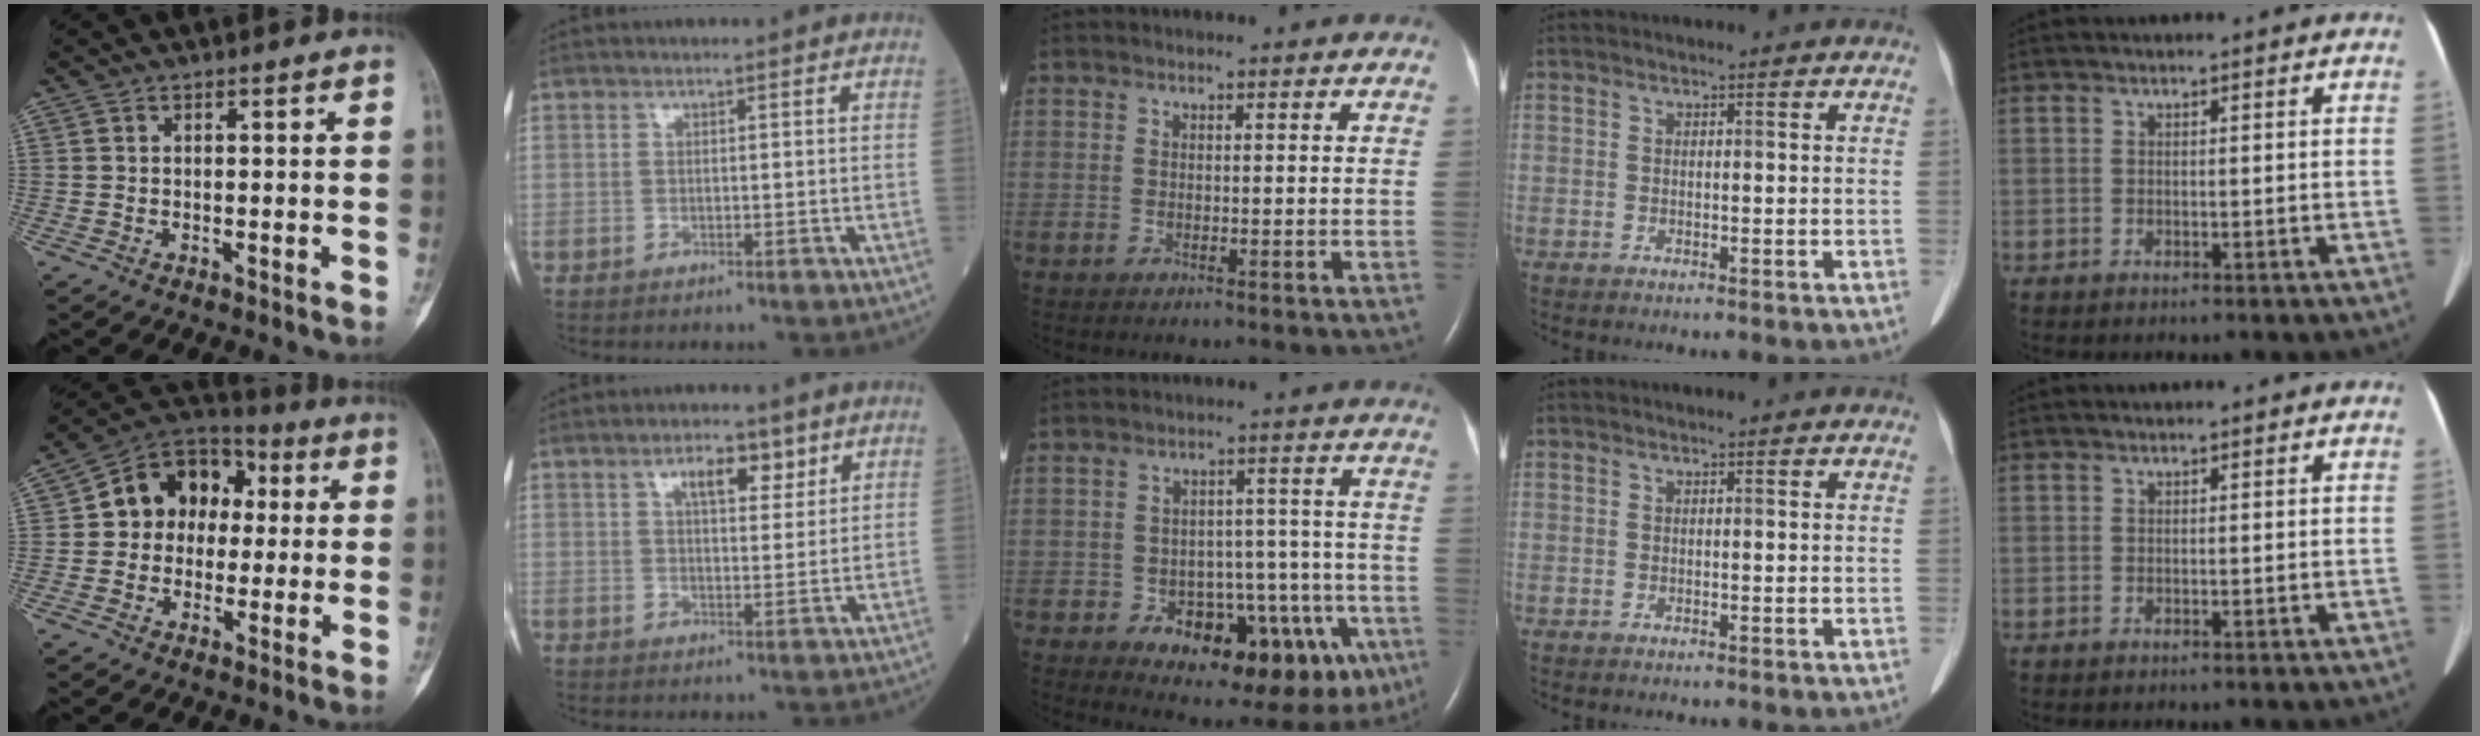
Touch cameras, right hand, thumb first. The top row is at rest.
{"thumb": {"total": 13.5, "force": [1.5, 10.9, 7.9], "torque": [-0.076, 0.032, 0.013]}, "index": {"total": 5.3, "force": [3.0, 2.0, 3.9], "torque": [-0.064, 0.004, 0.048]}, "middle": {"total": 16.9, "force": [-7.9, 7.5, 12.9], "torque": [-0.115, 0.033, -0.093]}}